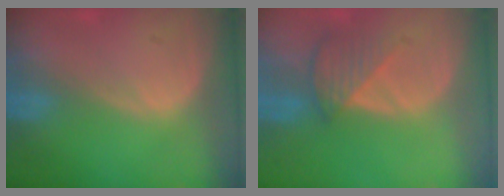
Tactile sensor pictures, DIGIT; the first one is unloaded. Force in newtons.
{"total": 4.2, "press": 3.9, "slide": 1.6}